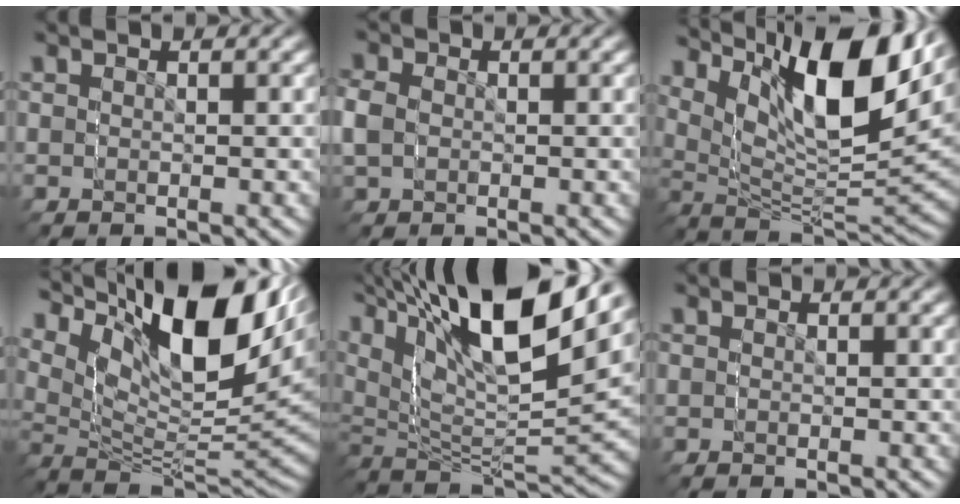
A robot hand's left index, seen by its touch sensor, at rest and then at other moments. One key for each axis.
{"total": 1.2, "fx": -0.3, "fy": 0.7, "fz": -0.9, "tx": 0.005, "ty": -0.020, "tz": 0.000}
{"total": 11.3, "fx": 6.3, "fy": 5.6, "fz": 7.5, "tx": -0.141, "ty": 0.027, "tz": 0.080}
{"total": 12.5, "fx": 5.6, "fy": 6.8, "fz": 8.9, "tx": -0.161, "ty": 0.025, "tz": 0.074}
{"total": 12.4, "fx": 7.7, "fy": 6.4, "fz": 7.4, "tx": -0.154, "ty": 0.024, "tz": 0.104}
{"total": 1.0, "fx": 0.1, "fy": 1.0, "fz": 0.0, "tx": -0.003, "ty": -0.010, "tz": 0.002}